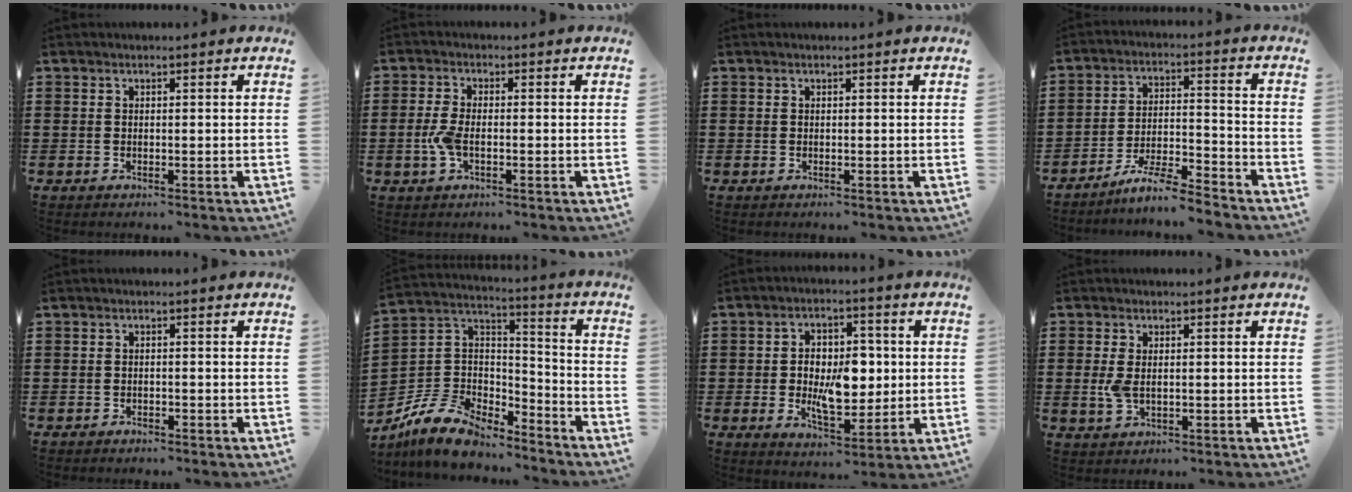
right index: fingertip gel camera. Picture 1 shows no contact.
{"total": 3.8, "force": [-0.9, 1.7, 3.3], "torque": [-0.086, -0.007, -0.023]}
{"total": 0.0}
{"total": 6.8, "force": [-6.3, -0.1, 2.7], "torque": [-0.055, -0.003, -0.120]}
{"total": 0.8, "force": [-0.7, 0.3, 0.0], "torque": [-0.003, 0.001, -0.015]}
{"total": 9.9, "force": [-8.4, 4.2, 3.2], "torque": [-0.098, 0.018, -0.171]}
{"total": 8.8, "force": [-0.2, 5.1, 7.2], "torque": [-0.122, 0.001, -0.010]}
{"total": 3.2, "force": [0.0, 1.8, 2.6], "torque": [-0.067, 0.000, -0.004]}